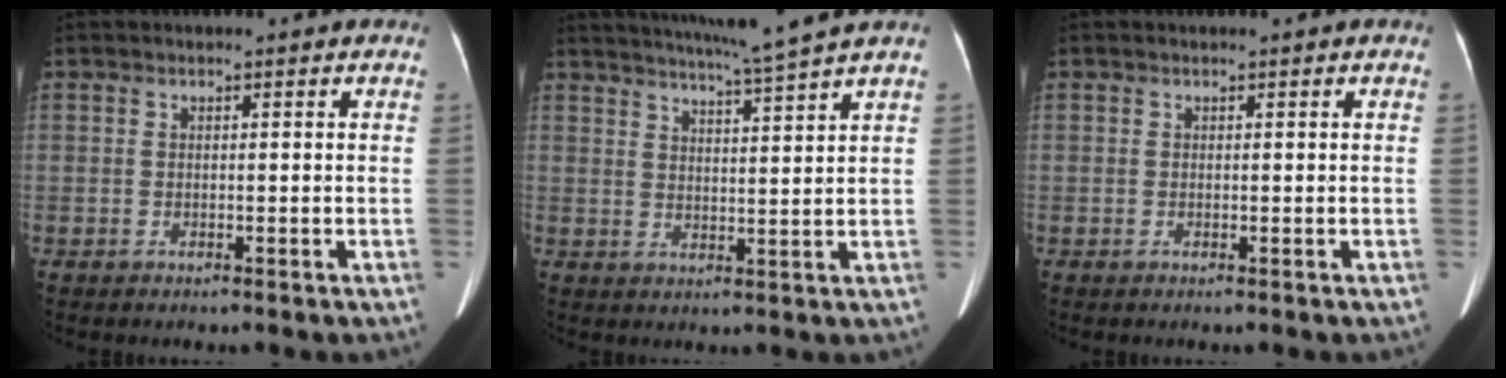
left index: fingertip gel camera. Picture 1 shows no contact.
{"total": 9.4, "force": [8.2, -2.2, 4.1], "torque": [-0.068, -0.009, 0.119]}
{"total": 0.0}